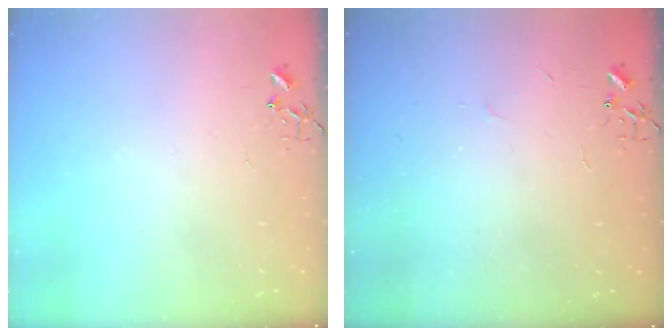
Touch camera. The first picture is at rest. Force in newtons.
{"total": 2.3, "press": 2.3, "slide": 0.3}